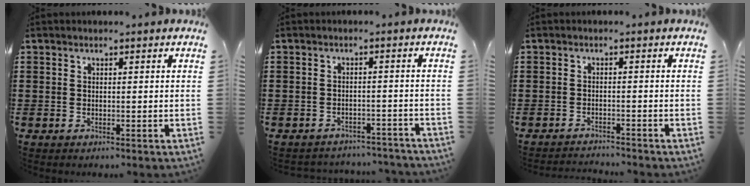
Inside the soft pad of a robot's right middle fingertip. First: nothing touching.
{"total": 2.6, "force": [-2.6, 0.2, 0.0], "torque": [-0.008, -0.002, -0.055]}
{"total": 1.8, "force": [-1.8, -0.1, -0.1], "torque": [-0.003, 0.001, -0.039]}